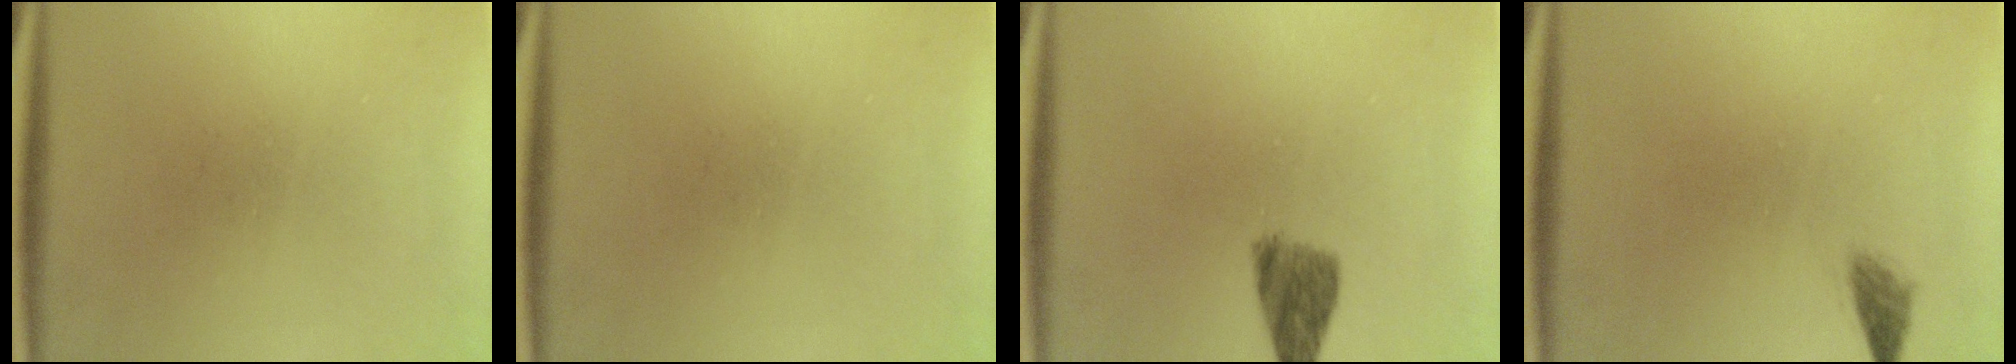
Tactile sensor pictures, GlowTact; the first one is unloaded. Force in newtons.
{"total": 0.0}
{"total": 4.2}
{"total": 1.3}